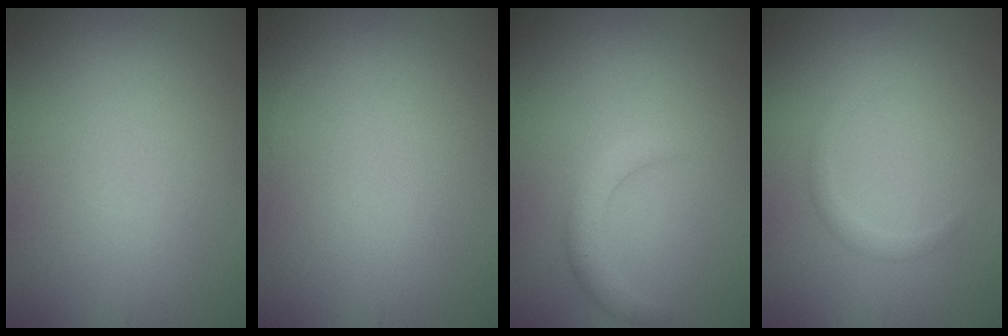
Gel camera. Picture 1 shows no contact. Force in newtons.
{"total": 0.0}
{"total": 1.9, "press": 1.9, "slide": 0.2}
{"total": 1.1, "press": 1.1, "slide": 0.1}